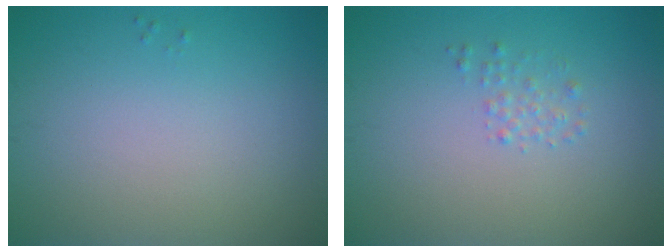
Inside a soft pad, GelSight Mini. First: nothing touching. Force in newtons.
{"total": 1.0, "press": 1.0, "slide": 0.0}